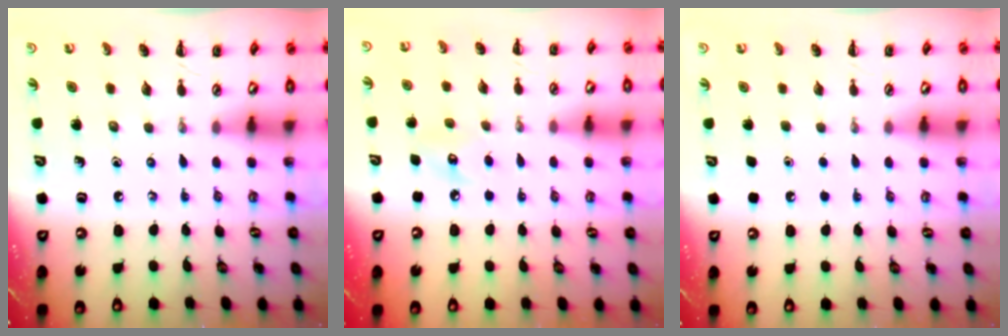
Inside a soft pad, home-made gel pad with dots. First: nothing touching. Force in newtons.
{"total": 5.7, "press": 5.7, "slide": 0.8}
{"total": 1.6, "press": 1.6, "slide": 0.1}